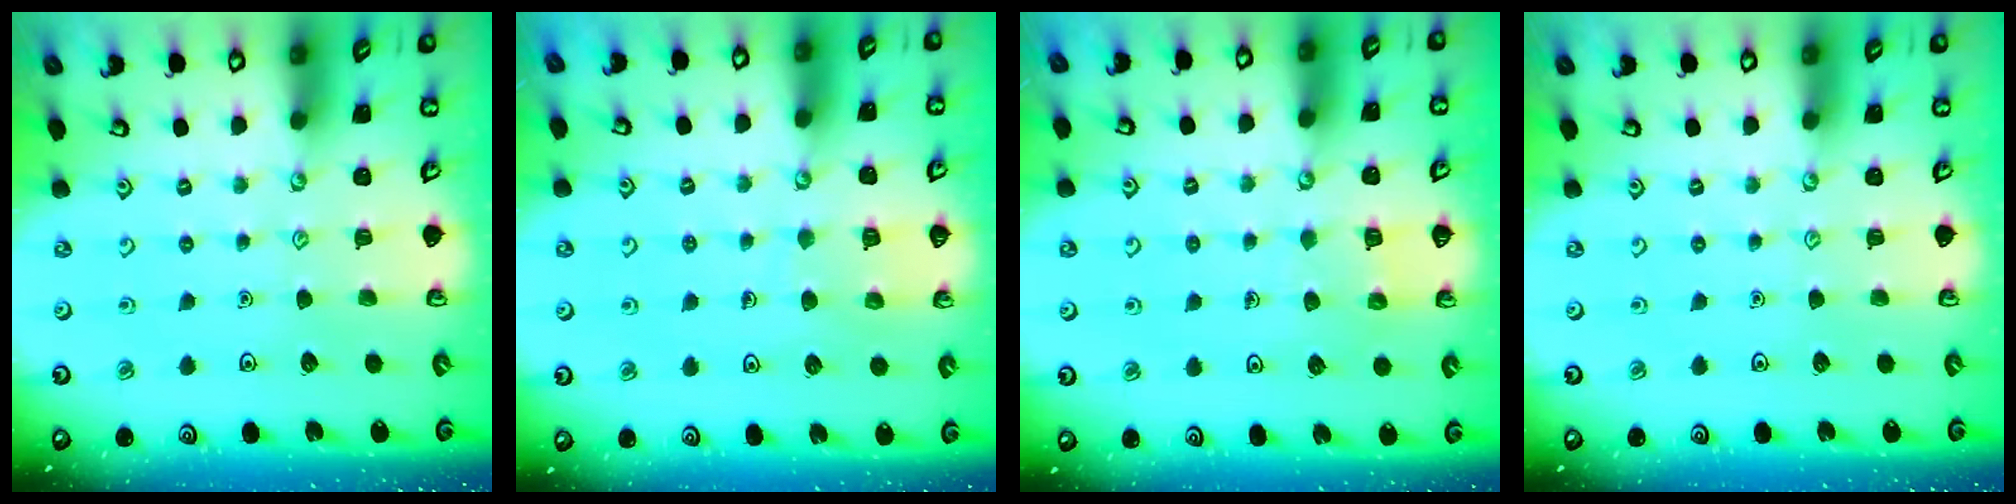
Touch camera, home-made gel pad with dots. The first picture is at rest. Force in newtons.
{"total": 6.4, "press": 6.4, "slide": 0.4}
{"total": 5.2, "press": 5.2, "slide": 0.3}
{"total": 0.0}